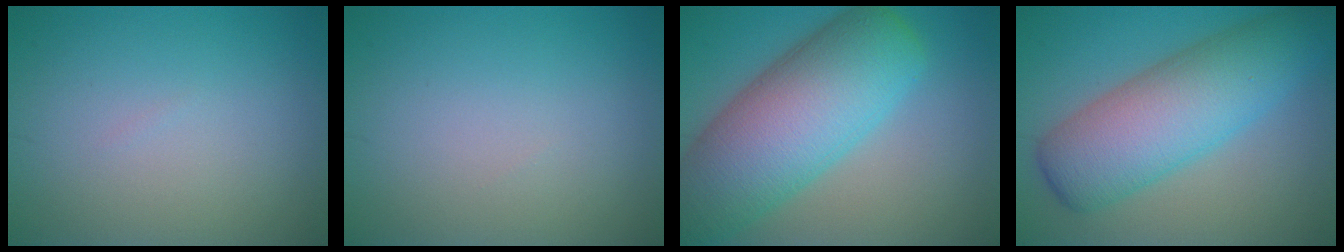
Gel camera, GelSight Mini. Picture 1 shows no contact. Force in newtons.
{"total": 0.0}
{"total": 12.2, "press": 12.2, "slide": 0.6}
{"total": 9.0, "press": 9.0, "slide": 0.3}